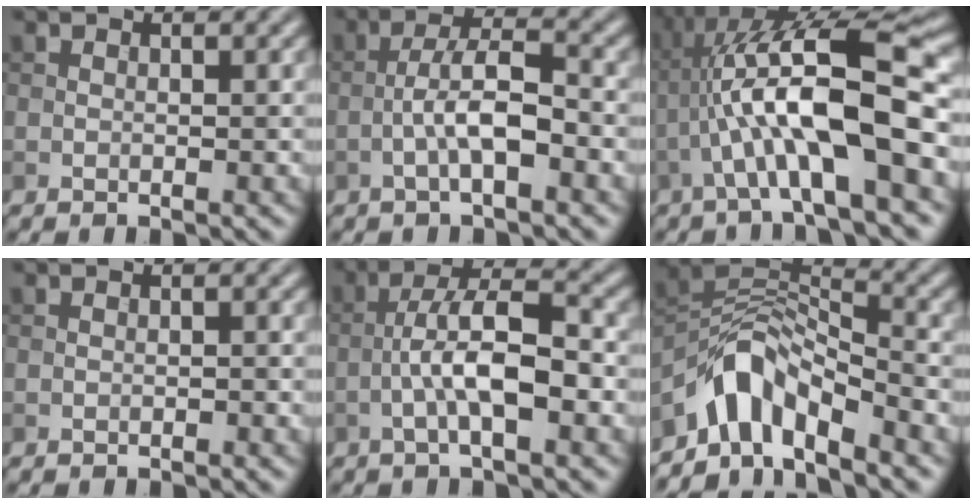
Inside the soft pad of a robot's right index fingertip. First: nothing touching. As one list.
[{"total": 4.4, "force": [-1.5, 1.2, 4.0], "torque": [-0.072, 0.013, -0.031]}, {"total": 11.2, "force": [-1.4, 2.8, 10.8], "torque": [-0.199, 0.022, -0.027]}, {"total": 0.0}, {"total": 6.1, "force": [-1.7, 1.8, 5.6], "torque": [-0.101, 0.015, -0.033]}, {"total": 6.3, "force": [-4.7, 2.6, 3.3], "torque": [-0.045, 0.002, -0.096]}]